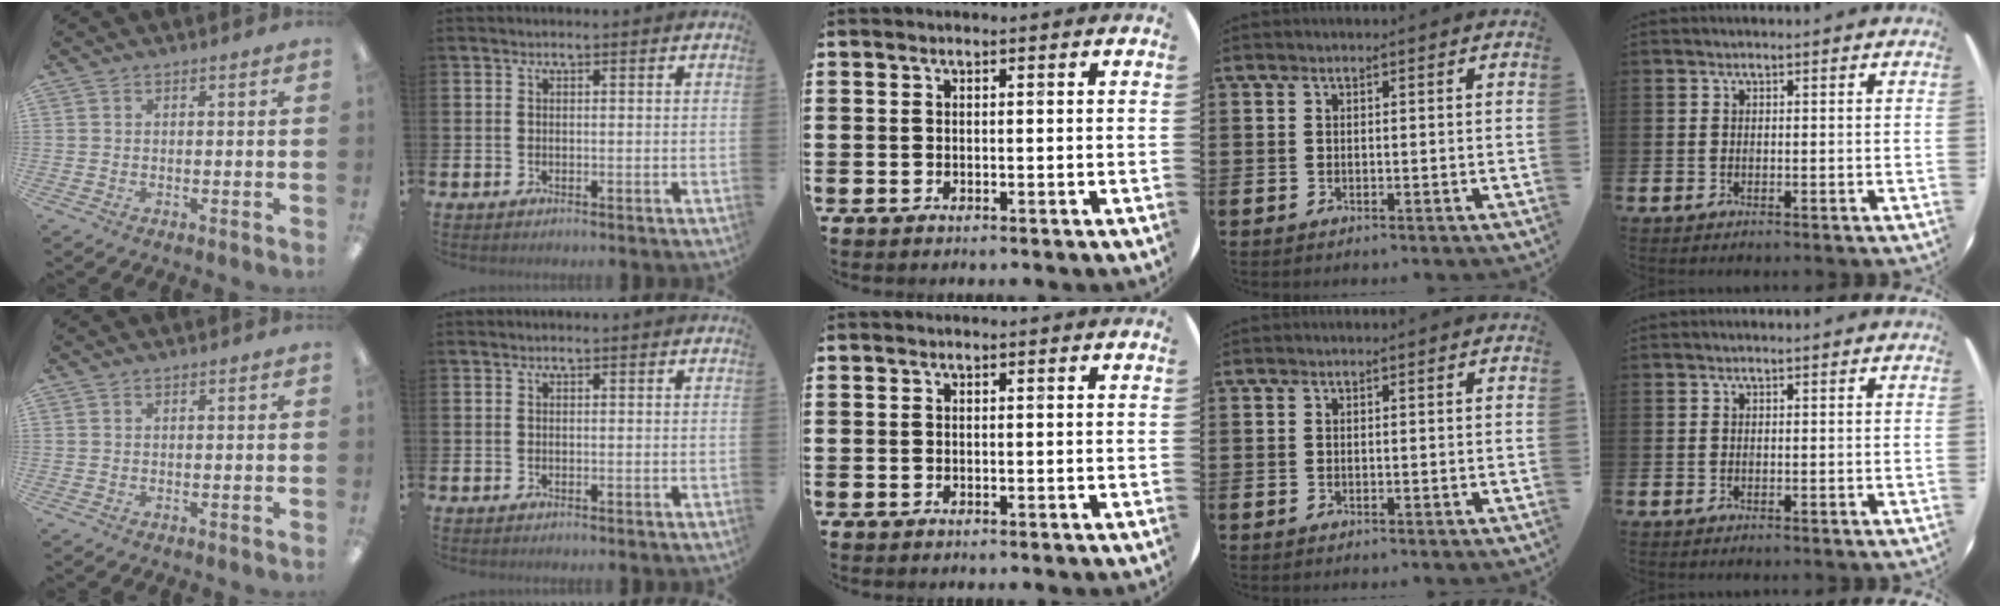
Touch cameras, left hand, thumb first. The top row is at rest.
{}